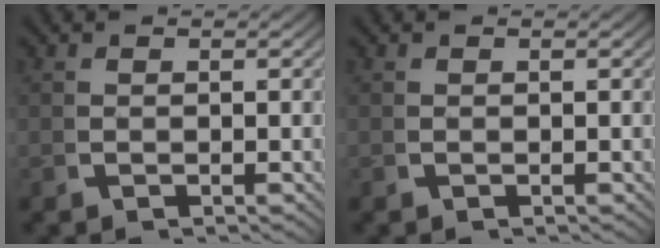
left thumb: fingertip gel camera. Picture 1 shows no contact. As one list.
[{"total": 0.0}]